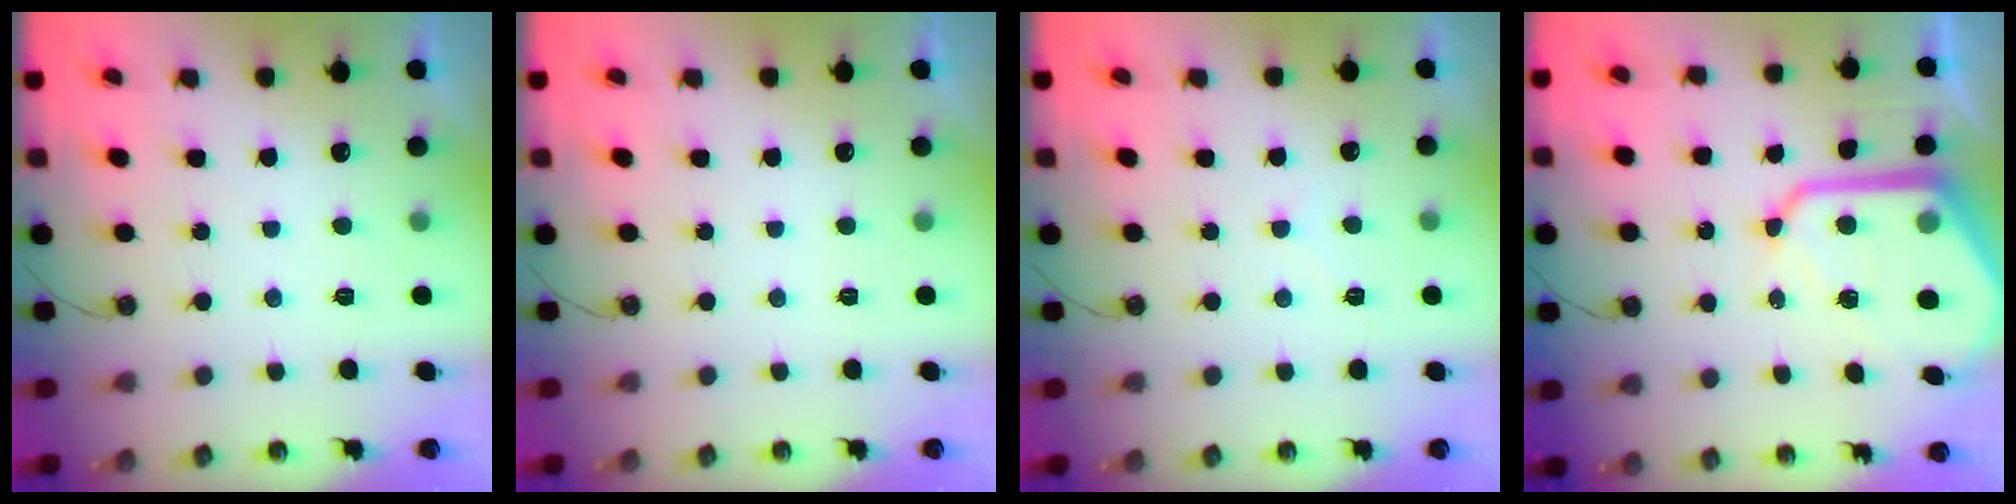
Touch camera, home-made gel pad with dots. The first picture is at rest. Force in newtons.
{"total": 0.0}
{"total": 3.2, "press": 3.2, "slide": 0.5}
{"total": 17.6, "press": 17.5, "slide": 1.7}